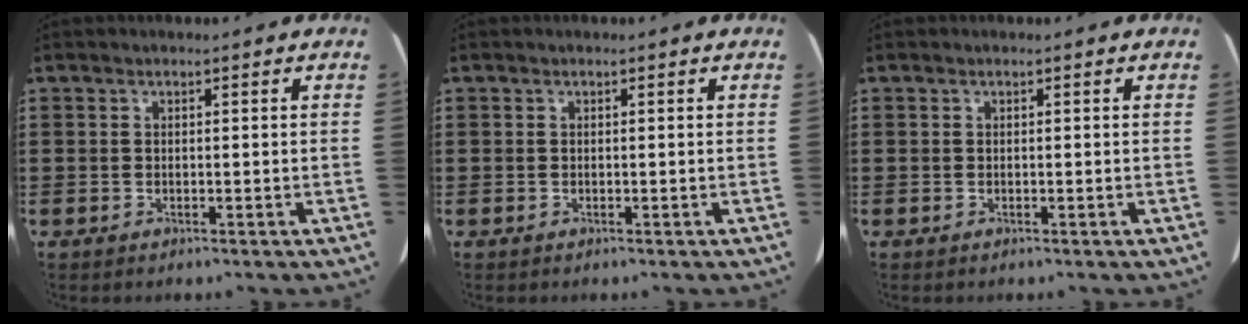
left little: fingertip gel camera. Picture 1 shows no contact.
{"total": 0.0}
{"total": 0.0}